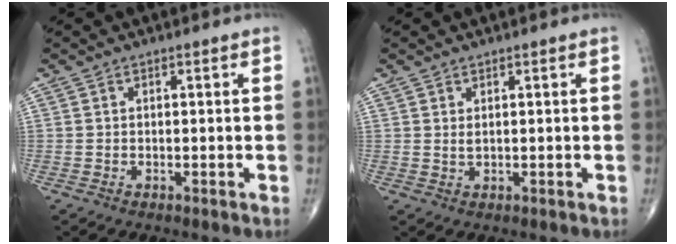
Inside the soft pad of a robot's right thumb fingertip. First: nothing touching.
{"total": 1.1, "force": [0.5, 0.4, 0.8], "torque": [-0.018, -0.001, 0.014]}